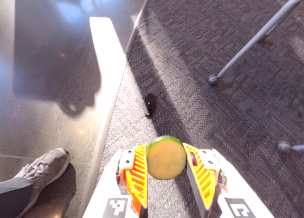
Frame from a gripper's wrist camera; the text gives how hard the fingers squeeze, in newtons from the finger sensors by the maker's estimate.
{"total": 8.3, "left": 8.6, "right": 8.1}